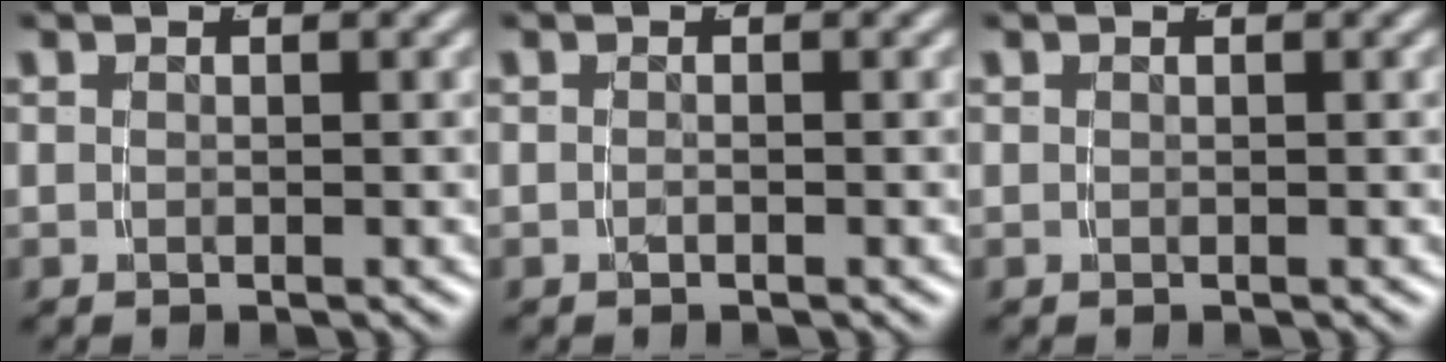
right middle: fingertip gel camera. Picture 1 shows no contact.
{"total": 0.7, "force": [-0.5, -0.5, 0.1], "torque": [-0.001, 0.001, -0.008]}
{"total": 0.0}